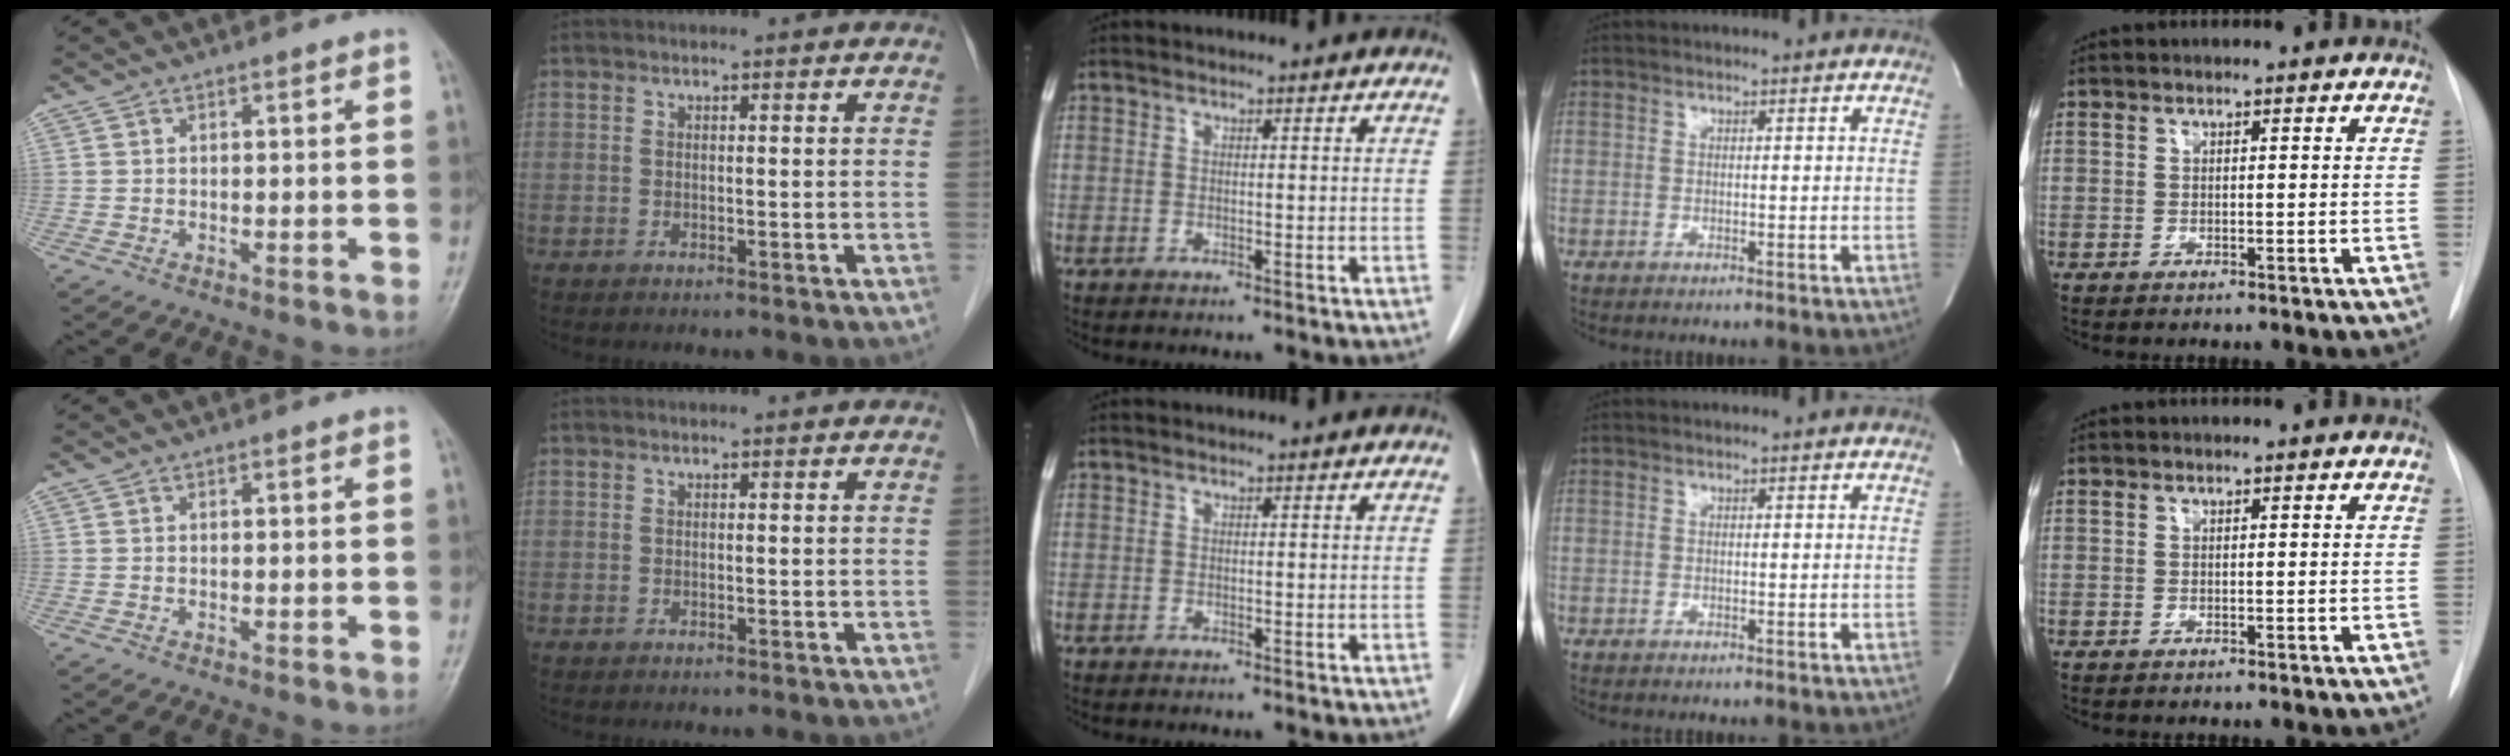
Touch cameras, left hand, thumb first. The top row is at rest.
{}